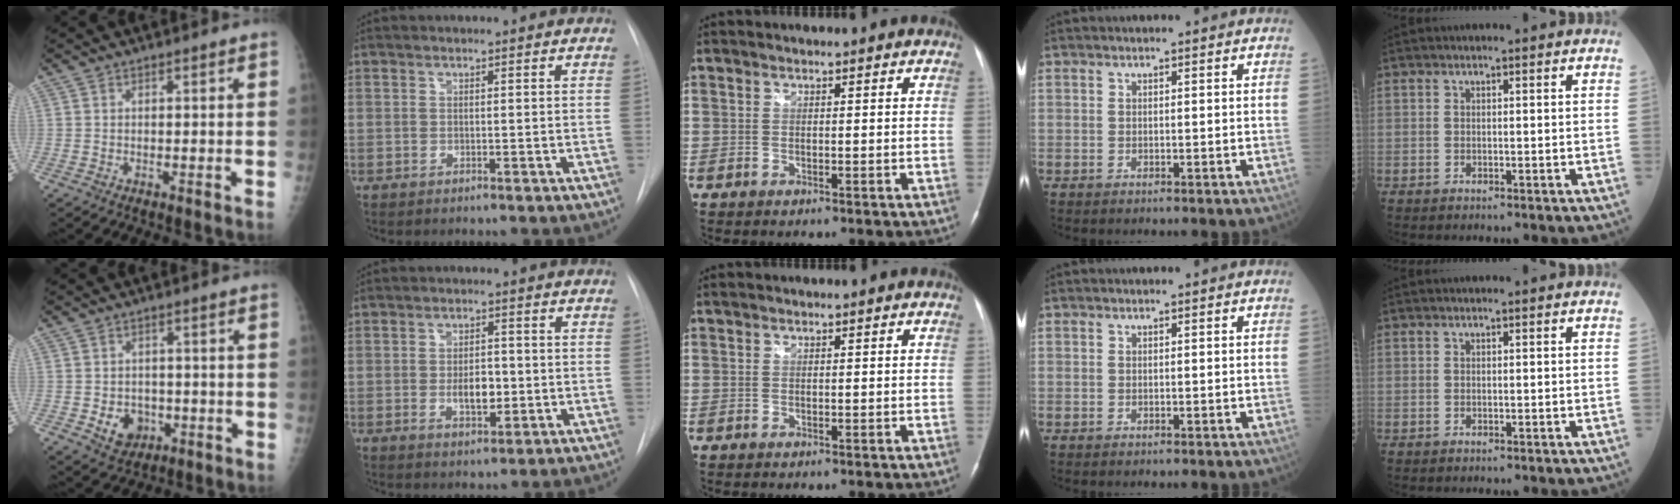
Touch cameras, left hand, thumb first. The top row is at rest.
{"thumb": {"total": 5.9, "force": [-1.7, 4.9, 2.9], "torque": [-0.020, 0.008, -0.017]}, "index": {"total": 4.7, "force": [-0.8, 2.3, 4.0], "torque": [-0.063, -0.001, -0.008]}}